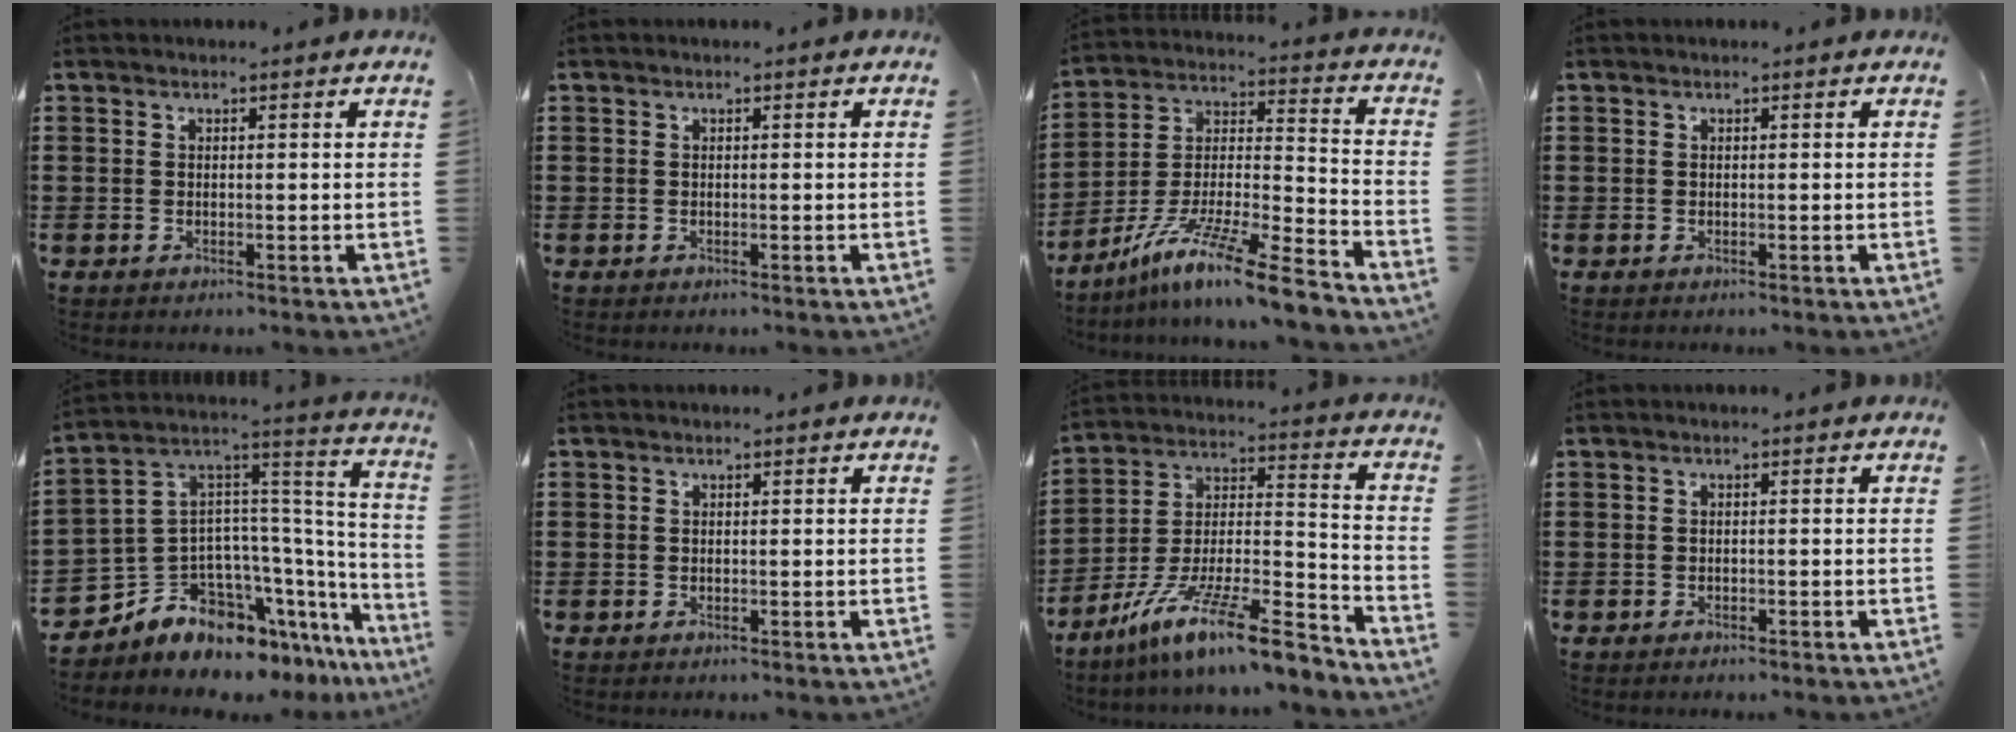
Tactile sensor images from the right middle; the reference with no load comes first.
{"total": 0.0}
{"total": 12.5, "force": [-10.2, 0.0, 7.3], "torque": [-0.124, 0.012, -0.194]}
{"total": 0.0}
{"total": 8.7, "force": [-7.2, 4.1, 2.6], "torque": [-0.081, -0.009, -0.147]}
{"total": 0.0}
{"total": 14.2, "force": [-11.3, 1.3, 8.6], "torque": [-0.151, 0.023, -0.209]}
{"total": 0.6, "force": [-0.5, 0.2, 0.1], "torque": [-0.004, 0.000, -0.011]}